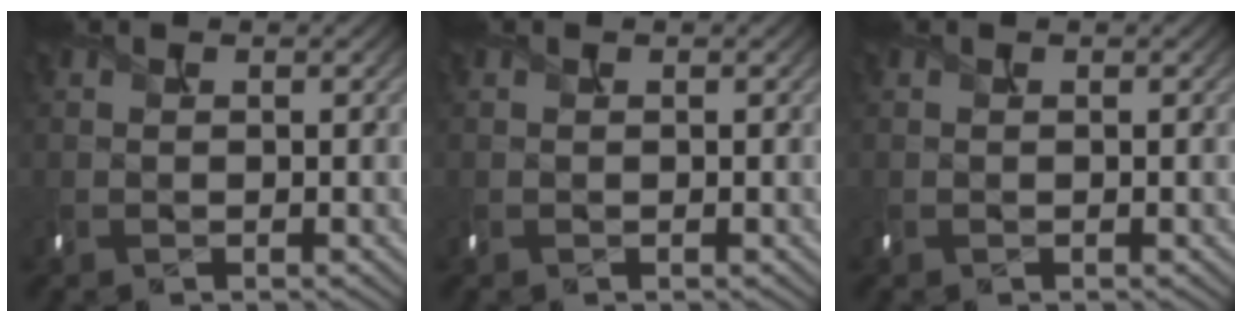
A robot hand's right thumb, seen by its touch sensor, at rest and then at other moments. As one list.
[{"total": 0.0}, {"total": 0.0}]